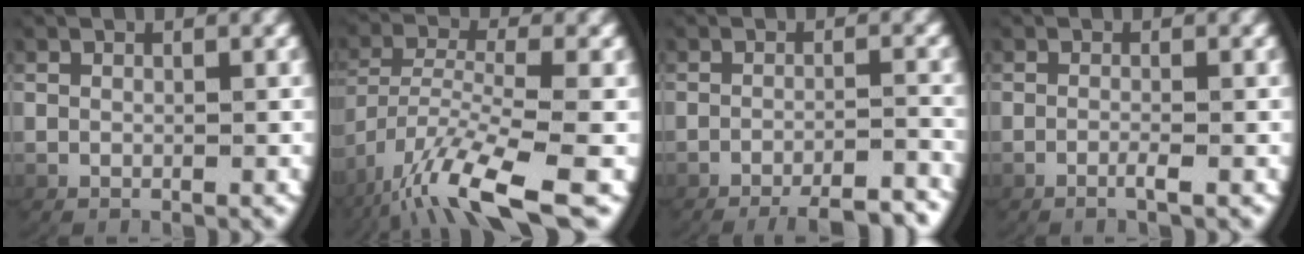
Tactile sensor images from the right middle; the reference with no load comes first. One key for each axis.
{"total": 6.6, "fx": -3.6, "fy": 1.9, "fz": 5.2, "tx": -0.125, "ty": -0.035, "tz": -0.035}
{"total": 7.9, "fx": -7.2, "fy": 1.8, "fz": 2.7, "tx": -0.031, "ty": -0.010, "tz": -0.107}
{"total": 1.3, "fx": -0.8, "fy": 0.2, "fz": 0.9, "tx": -0.025, "ty": 0.002, "tz": -0.018}